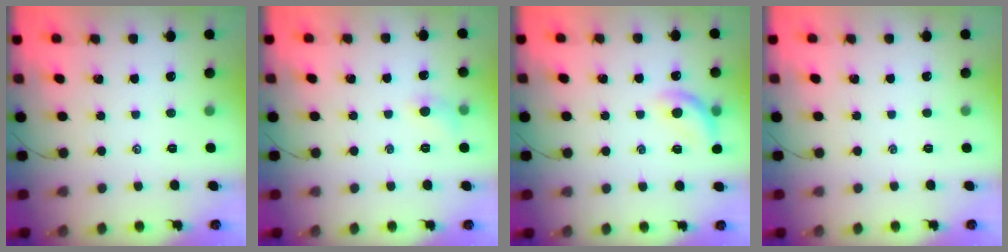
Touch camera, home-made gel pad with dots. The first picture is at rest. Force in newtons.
{"total": 5.7, "press": 5.3, "slide": 2.0}
{"total": 11.0, "press": 10.8, "slide": 2.3}
{"total": 0.0}